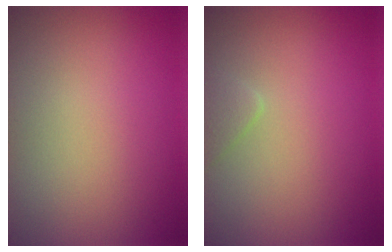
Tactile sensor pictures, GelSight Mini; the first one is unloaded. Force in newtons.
{"total": 0.9, "press": 0.9, "slide": 0.1}